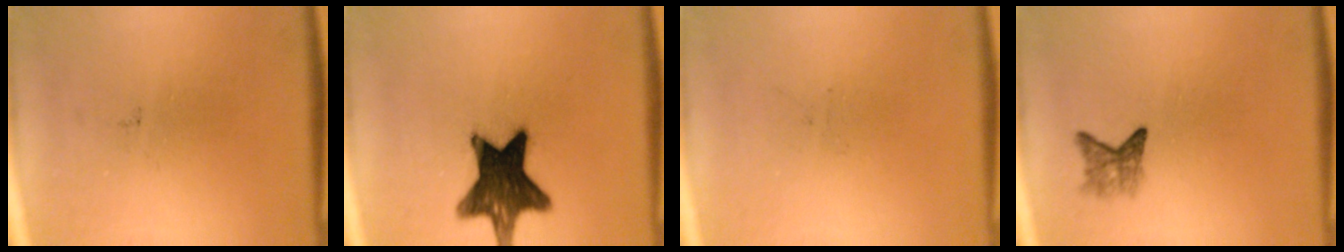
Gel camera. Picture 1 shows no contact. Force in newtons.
{"total": 14.5}
{"total": 0.0}
{"total": 2.3}